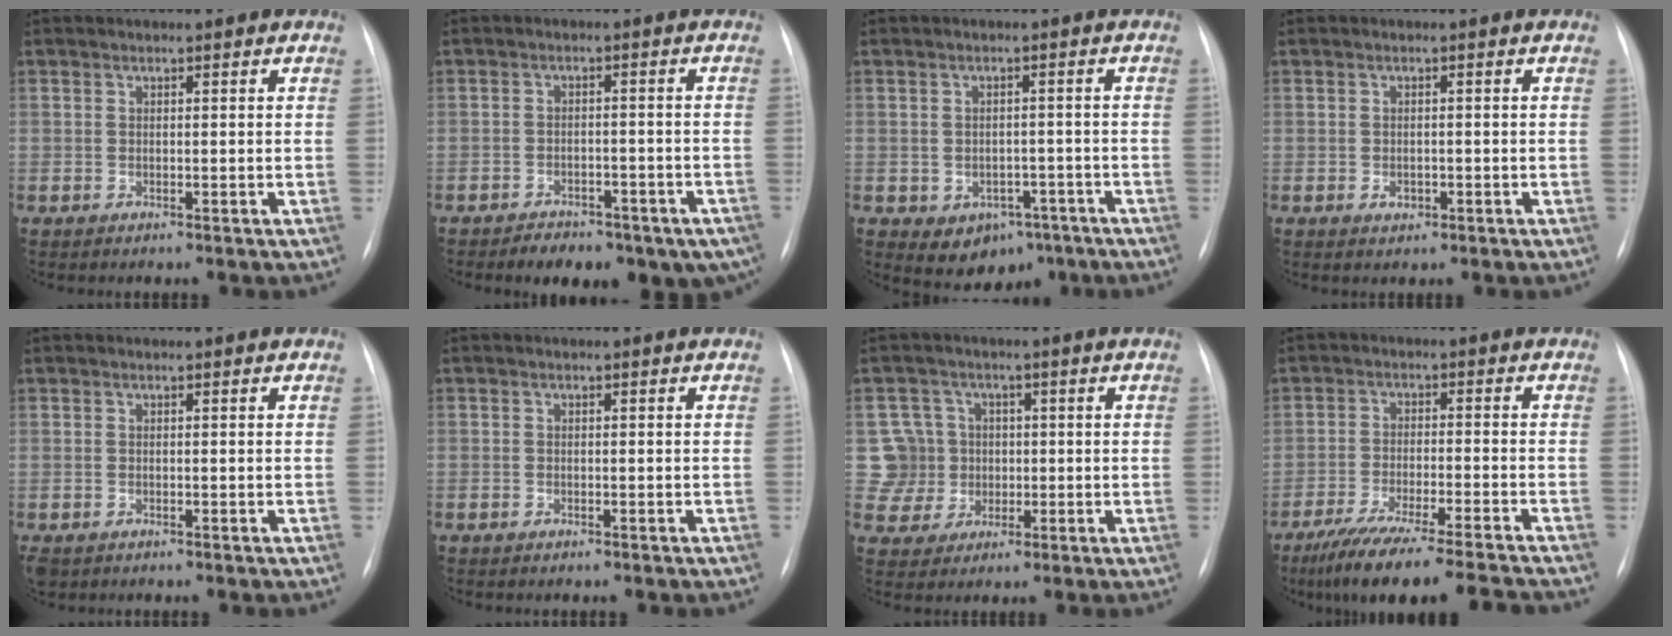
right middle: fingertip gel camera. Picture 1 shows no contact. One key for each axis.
{"total": 12.8, "fx": -8.8, "fy": 6.6, "fz": 6.6, "tx": -0.082, "ty": 0.007, "tz": -0.109}
{"total": 6.5, "fx": -3.2, "fy": 4.8, "fz": 2.9, "tx": -0.036, "ty": 0.013, "tz": -0.031}
{"total": 1.6, "fx": -0.6, "fy": 1.2, "fz": 0.9, "tx": -0.013, "ty": 0.001, "tz": -0.003}
{"total": 2.1, "fx": -1.5, "fy": 1.1, "fz": 1.0, "tx": -0.020, "ty": -0.004, "tz": -0.018}
{"total": 0.7, "fx": -0.5, "fy": 0.4, "fz": 0.1, "tx": -0.008, "ty": 0.001, "tz": -0.009}
{"total": 6.3, "fx": 0.0, "fy": 6.3, "fz": -0.2, "tx": 0.004, "ty": 0.018, "tz": 0.008}
{"total": 16.8, "fx": -14.7, "fy": 0.2, "fz": 8.2, "tx": -0.121, "ty": -0.035, "tz": -0.227}